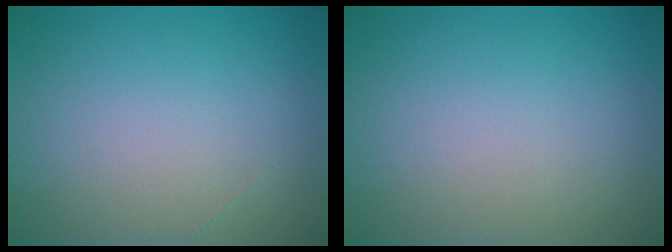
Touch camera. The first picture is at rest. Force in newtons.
{"total": 0.0}